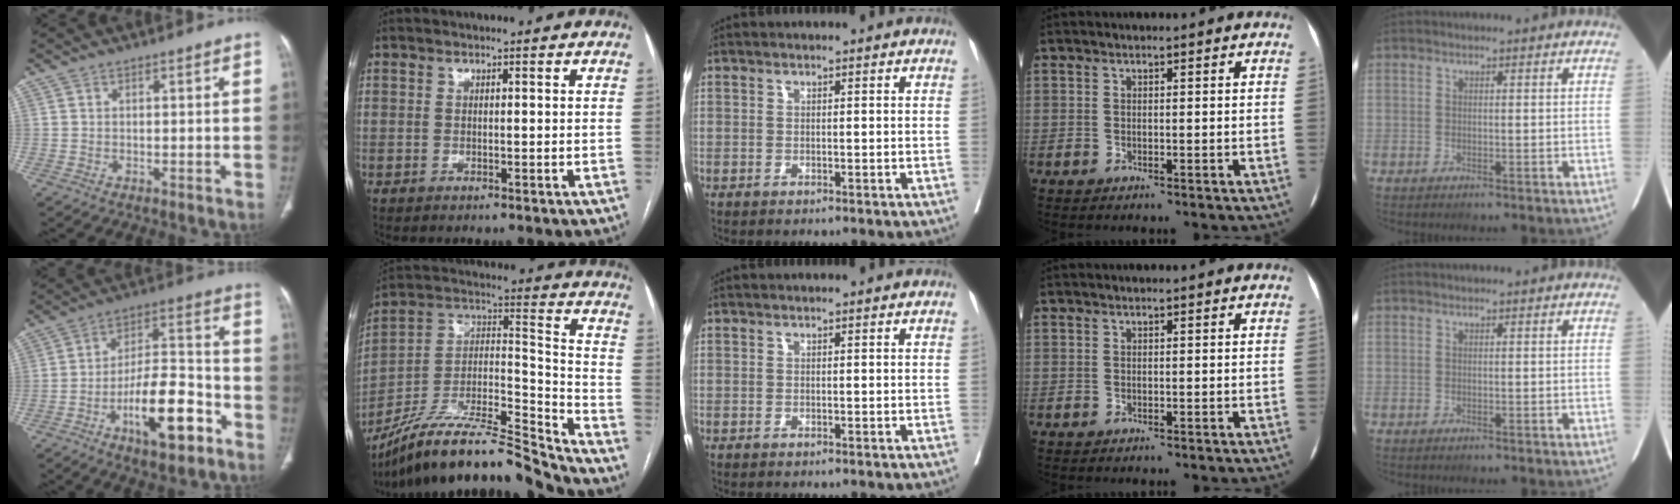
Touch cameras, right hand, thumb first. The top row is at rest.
{"thumb": {"total": 16.0, "force": [-7.6, 6.1, 12.7], "torque": [-0.189, 0.054, -0.121]}, "index": {"total": 20.3, "force": [-18.5, 0.9, 8.3], "torque": [-0.158, 0.033, -0.327]}}